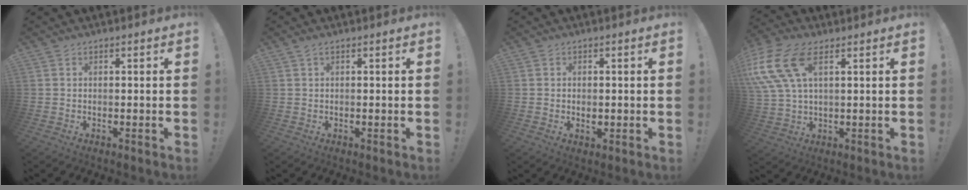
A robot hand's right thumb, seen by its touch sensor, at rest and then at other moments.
{"total": 1.0, "force": [0.5, 0.1, 0.9], "torque": [-0.019, 0.000, 0.008]}
{"total": 1.7, "force": [-0.2, 1.3, 1.0], "torque": [-0.010, 0.000, -0.005]}
{"total": 16.0, "force": [6.2, 8.4, 12.1], "torque": [-0.260, -0.015, 0.116]}